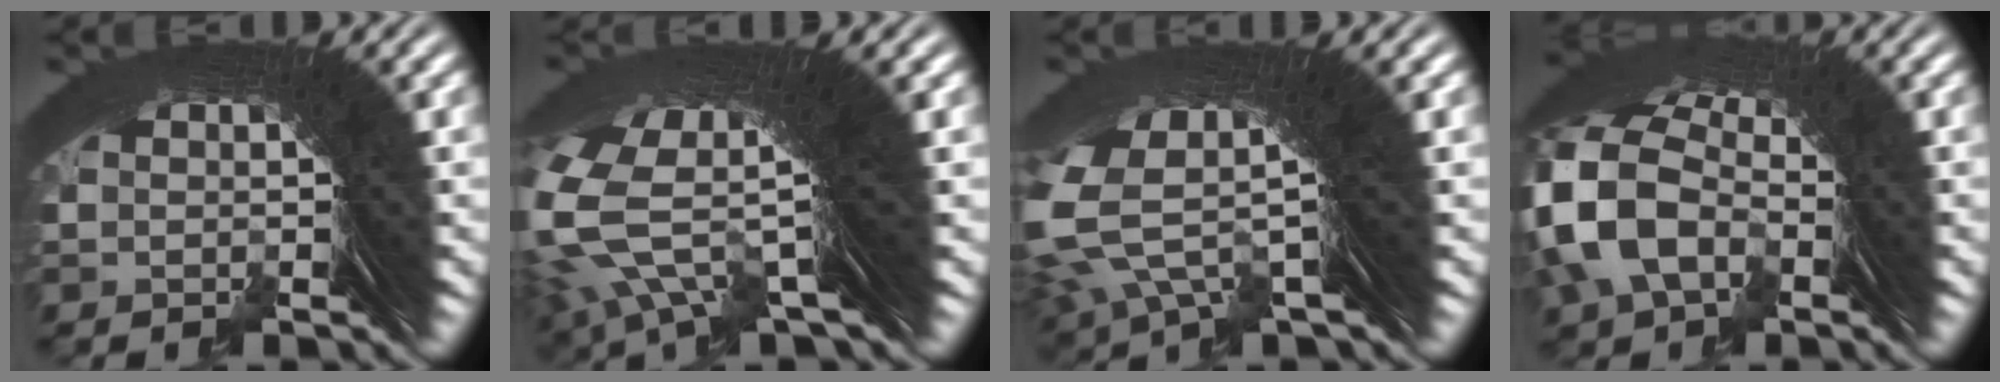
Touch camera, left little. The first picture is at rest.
{"total": 11.9, "force": [3.0, 6.0, 9.9], "torque": [-0.213, -0.007, 0.049]}
{"total": 8.5, "force": [2.3, 4.4, 6.9], "torque": [-0.168, -0.015, 0.045]}
{"total": 8.2, "force": [1.3, 6.3, 5.2], "torque": [-0.128, 0.011, 0.012]}